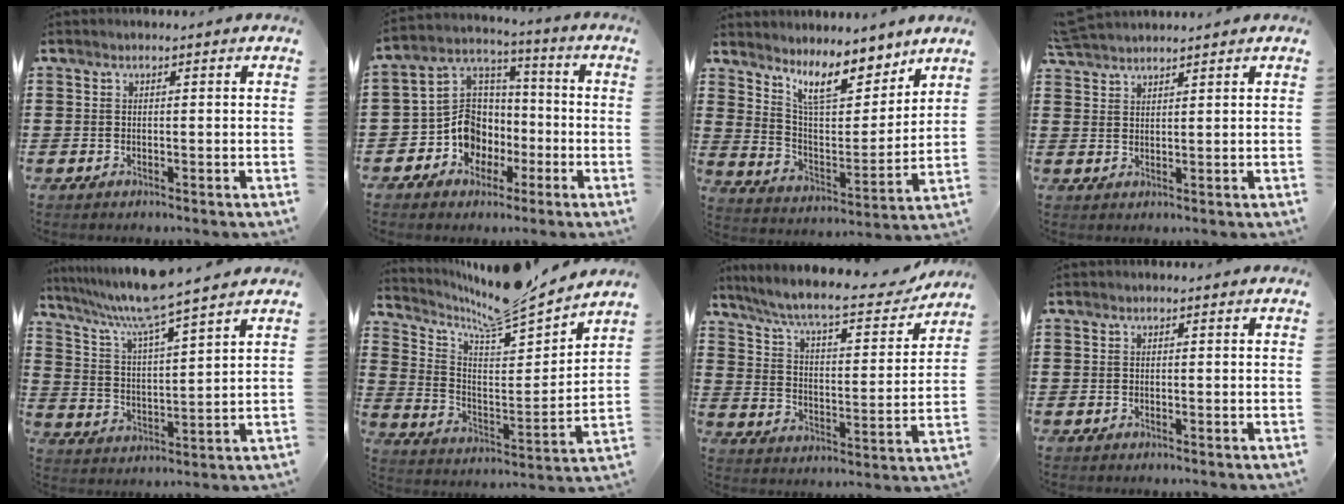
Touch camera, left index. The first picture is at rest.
{"total": 9.6, "force": [-3.3, 8.5, 2.8], "torque": [-0.109, 0.003, -0.065]}
{"total": 9.8, "force": [7.7, 2.8, 5.4], "torque": [-0.105, -0.040, 0.135]}
{"total": 2.9, "force": [2.9, 0.1, 0.4], "torque": [-0.016, -0.002, 0.057]}
{"total": 8.3, "force": [7.1, -0.7, 4.2], "torque": [-0.106, -0.039, 0.118]}
{"total": 9.3, "force": [8.5, 0.9, 3.6], "torque": [-0.091, -0.066, 0.140]}
{"total": 9.3, "force": [7.9, 0.7, 4.8], "torque": [-0.123, -0.044, 0.132]}
{"total": 0.0}